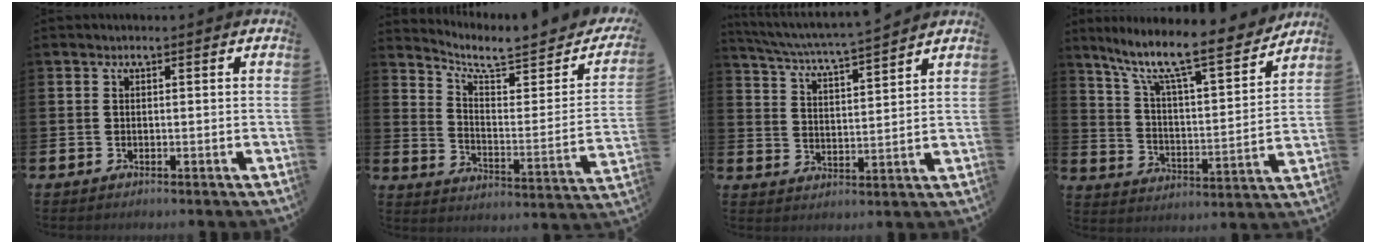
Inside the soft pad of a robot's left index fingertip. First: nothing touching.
{"total": 5.8, "force": [5.1, 1.3, 2.4], "torque": [-0.063, -0.048, 0.078]}
{"total": 5.4, "force": [5.1, -0.3, 1.5], "torque": [-0.052, -0.038, 0.088]}
{"total": 10.4, "force": [8.7, 1.6, 5.6], "torque": [-0.131, -0.063, 0.138]}